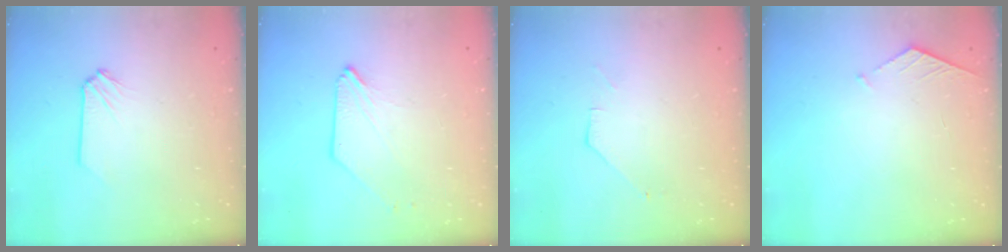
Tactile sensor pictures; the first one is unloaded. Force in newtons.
{"total": 1.7, "press": 1.6, "slide": 0.3}
{"total": 1.0, "press": 1.0, "slide": 0.2}
{"total": 3.9, "press": 3.9, "slide": 0.4}